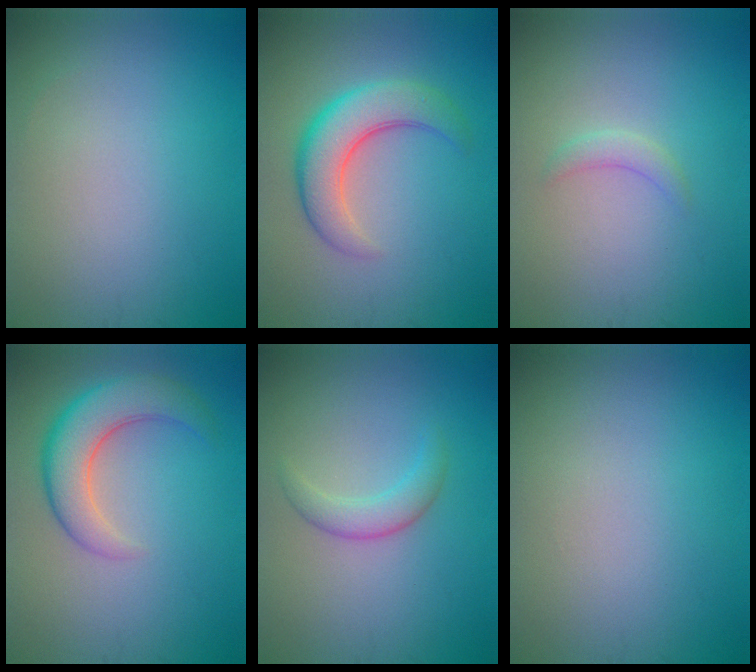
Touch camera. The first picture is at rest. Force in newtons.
{"total": 5.6, "press": 5.5, "slide": 0.4}
{"total": 1.2, "press": 1.2, "slide": 0.0}
{"total": 5.4, "press": 5.4, "slide": 0.3}
{"total": 2.1, "press": 2.1, "slide": 0.2}
{"total": 0.0}